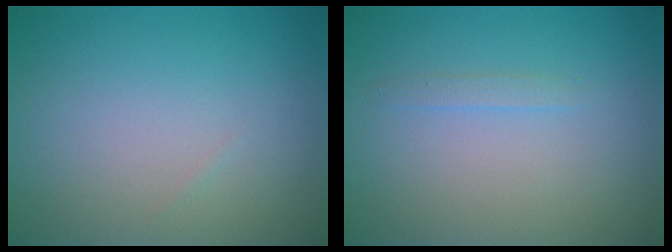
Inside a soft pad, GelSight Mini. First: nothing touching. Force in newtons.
{"total": 0.8, "press": 0.8, "slide": 0.1}